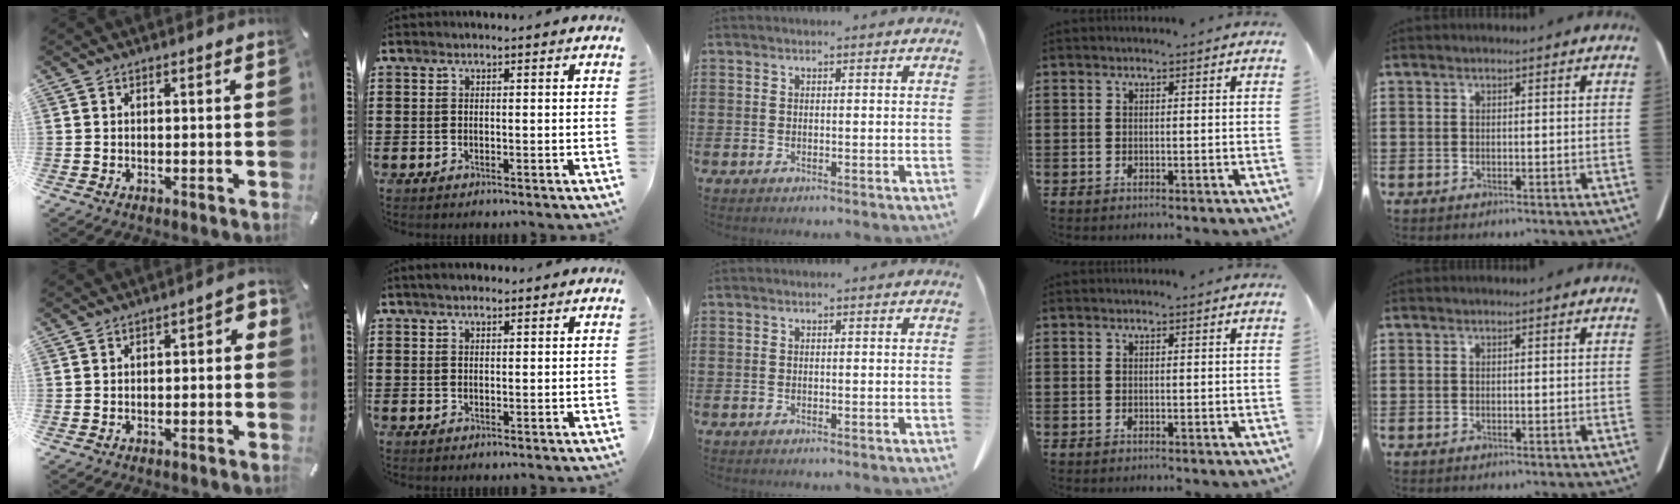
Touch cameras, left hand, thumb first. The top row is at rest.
{"thumb": {"total": 3.1, "force": [-1.4, 1.6, 2.3], "torque": [-0.039, 0.013, -0.026]}, "index": {"total": 1.6, "force": [1.2, 0.5, 0.8], "torque": [-0.018, 0.005, 0.022]}}